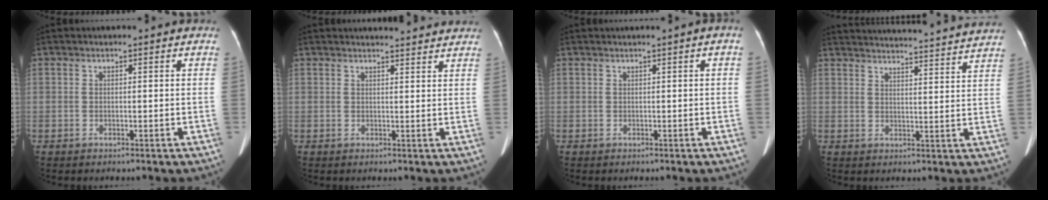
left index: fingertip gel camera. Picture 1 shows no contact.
{"total": 8.0, "force": [7.6, 0.9, 2.3], "torque": [-0.027, 0.010, 0.075]}
{"total": 0.7, "force": [-0.2, -0.1, 0.7], "torque": [-0.011, -0.003, 0.001]}
{"total": 25.4, "force": [24.5, 1.1, 6.7], "torque": [-0.101, -0.023, 0.301]}